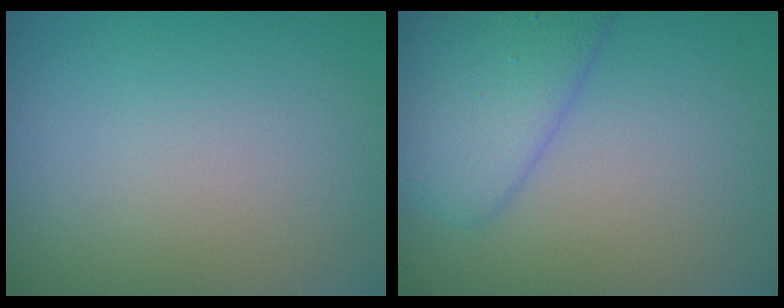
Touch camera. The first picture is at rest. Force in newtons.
{"total": 4.2, "press": 4.2, "slide": 0.1}